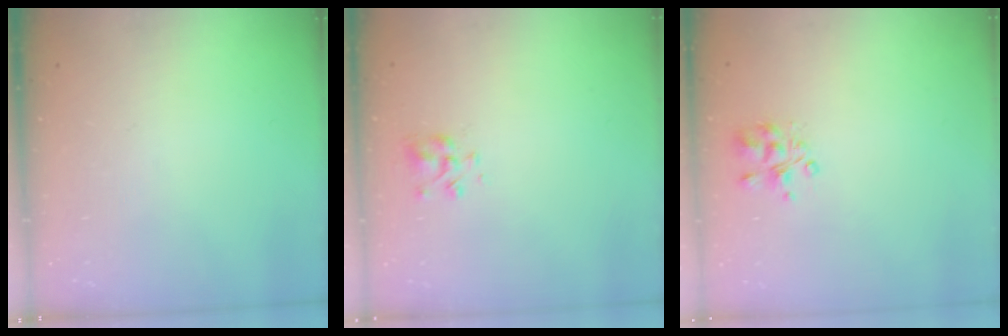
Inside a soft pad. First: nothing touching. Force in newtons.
{"total": 4.6, "press": 4.4, "slide": 1.2}
{"total": 3.8, "press": 3.8, "slide": 0.2}